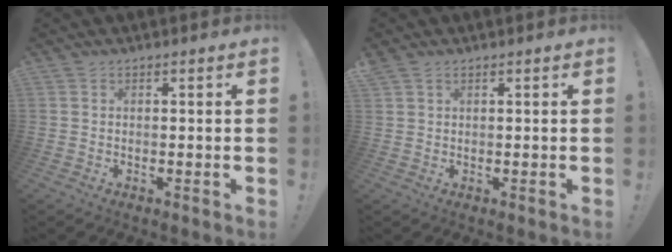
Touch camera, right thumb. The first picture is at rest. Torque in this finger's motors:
{"motor_torque": [1.40, 2.31, 0.49, 0.22, 0.43]}